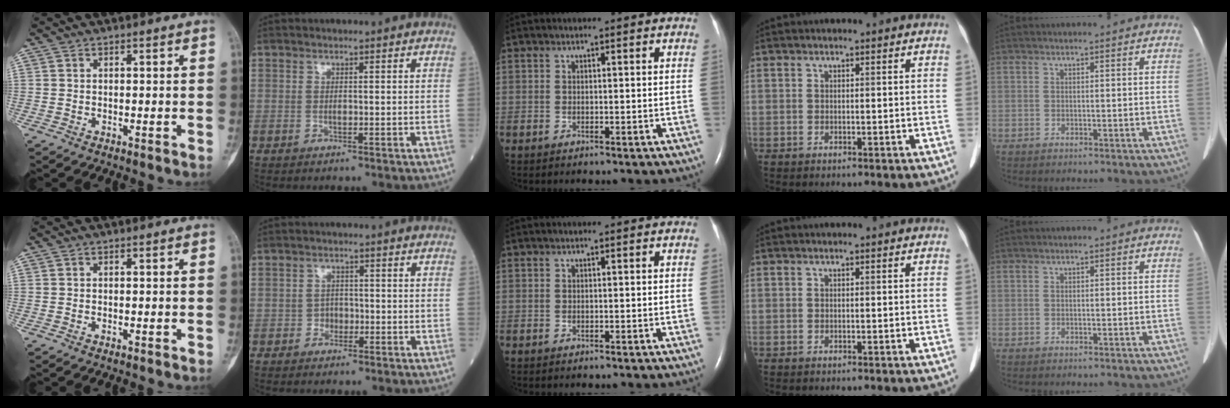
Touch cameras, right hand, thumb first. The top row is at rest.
{"index": {"total": 1.8, "force": [-0.9, 1.4, 0.5], "torque": [0.001, 0.009, -0.017]}}